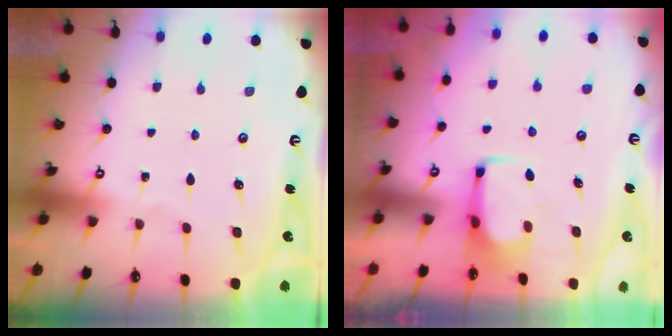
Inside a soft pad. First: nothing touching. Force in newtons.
{"total": 3.9, "press": 3.9, "slide": 0.4}